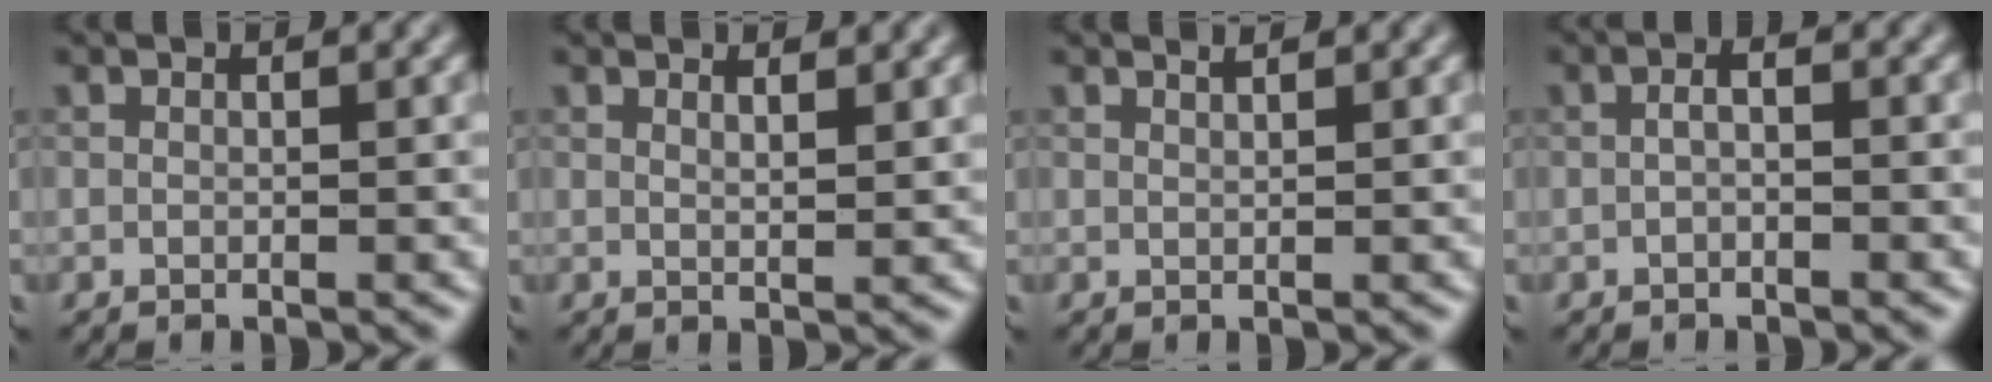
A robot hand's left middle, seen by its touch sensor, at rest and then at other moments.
{"total": 1.7, "force": [1.2, 0.5, 1.1], "torque": [-0.013, 0.003, 0.009]}
{"total": 0.8, "force": [0.7, 0.1, 0.3], "torque": [-0.004, -0.002, 0.004]}
{"total": 0.8, "force": [-0.5, 0.1, 0.7], "torque": [-0.018, -0.009, -0.010]}